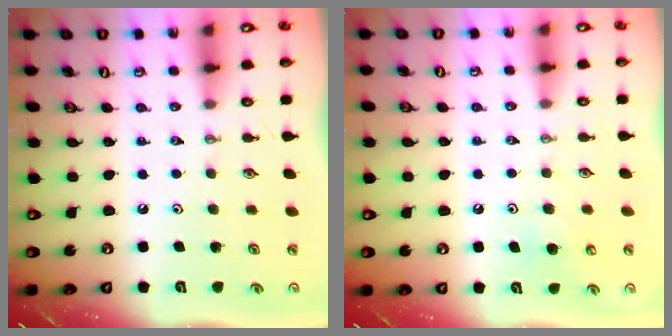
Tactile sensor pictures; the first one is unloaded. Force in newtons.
{"total": 5.8, "press": 5.7, "slide": 0.6}